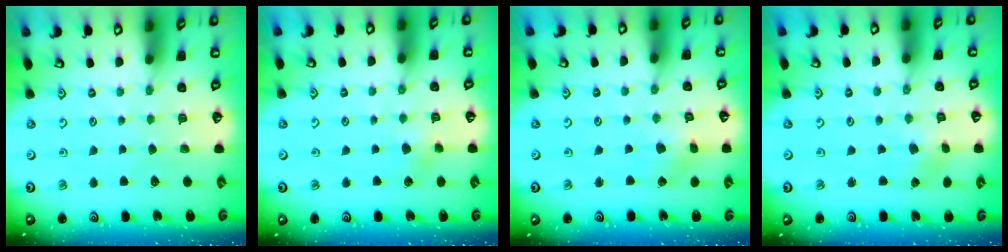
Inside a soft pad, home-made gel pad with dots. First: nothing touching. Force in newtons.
{"total": 3.0, "press": 2.9, "slide": 0.5}
{"total": 3.0, "press": 3.0, "slide": 0.2}
{"total": 2.9, "press": 2.9, "slide": 0.4}